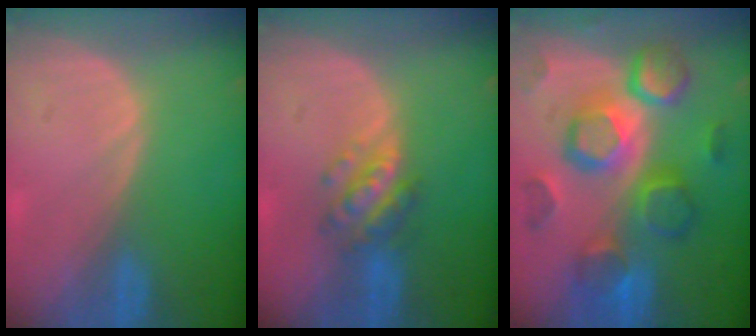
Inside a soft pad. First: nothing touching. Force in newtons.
{"total": 5.7, "press": 5.1, "slide": 2.6}
{"total": 12.3, "press": 12.3, "slide": 1.0}